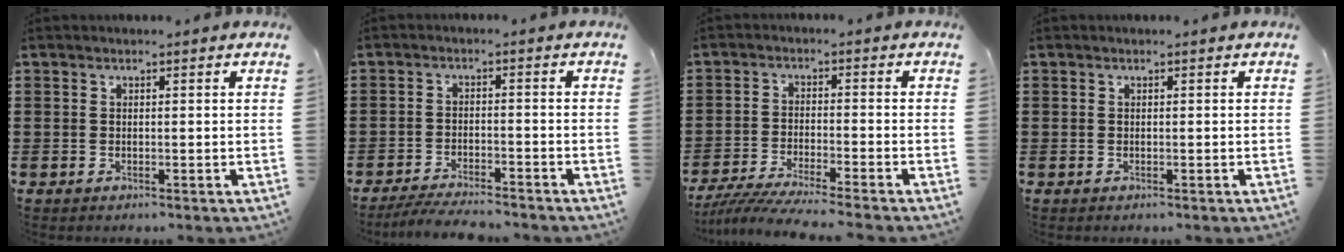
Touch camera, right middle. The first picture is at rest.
{"total": 4.2, "force": [-4.0, 0.1, 1.2], "torque": [-0.028, -0.006, -0.081]}
{"total": 4.8, "force": [-4.5, -0.4, 1.7], "torque": [-0.050, -0.023, -0.094]}
{"total": 0.0}